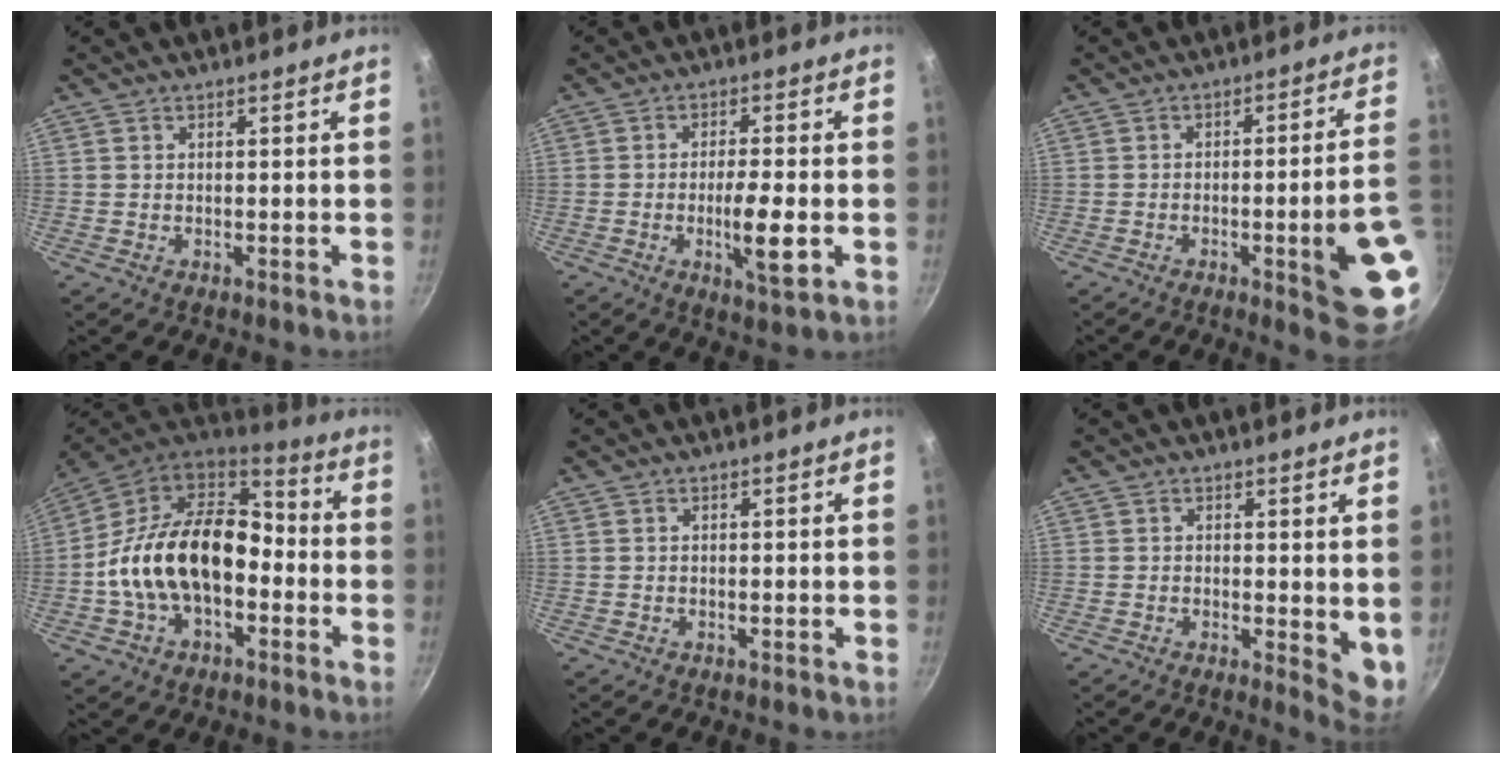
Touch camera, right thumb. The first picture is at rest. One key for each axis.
{"total": 8.0, "fx": -1.8, "fy": 1.6, "fz": 7.6, "tx": -0.128, "ty": 0.004, "tz": -0.029}
{"total": 14.2, "fx": -4.0, "fy": 2.3, "fz": 13.4, "tx": -0.150, "ty": 0.025, "tz": -0.048}
{"total": 21.8, "fx": -3.3, "fy": 14.2, "fz": 16.3, "tx": -0.263, "ty": 0.053, "tz": -0.068}
{"total": 0.0}
{"total": 5.2, "fx": 0.6, "fy": 2.2, "fz": 4.7, "tx": -0.057, "ty": -0.015, "tz": 0.008}